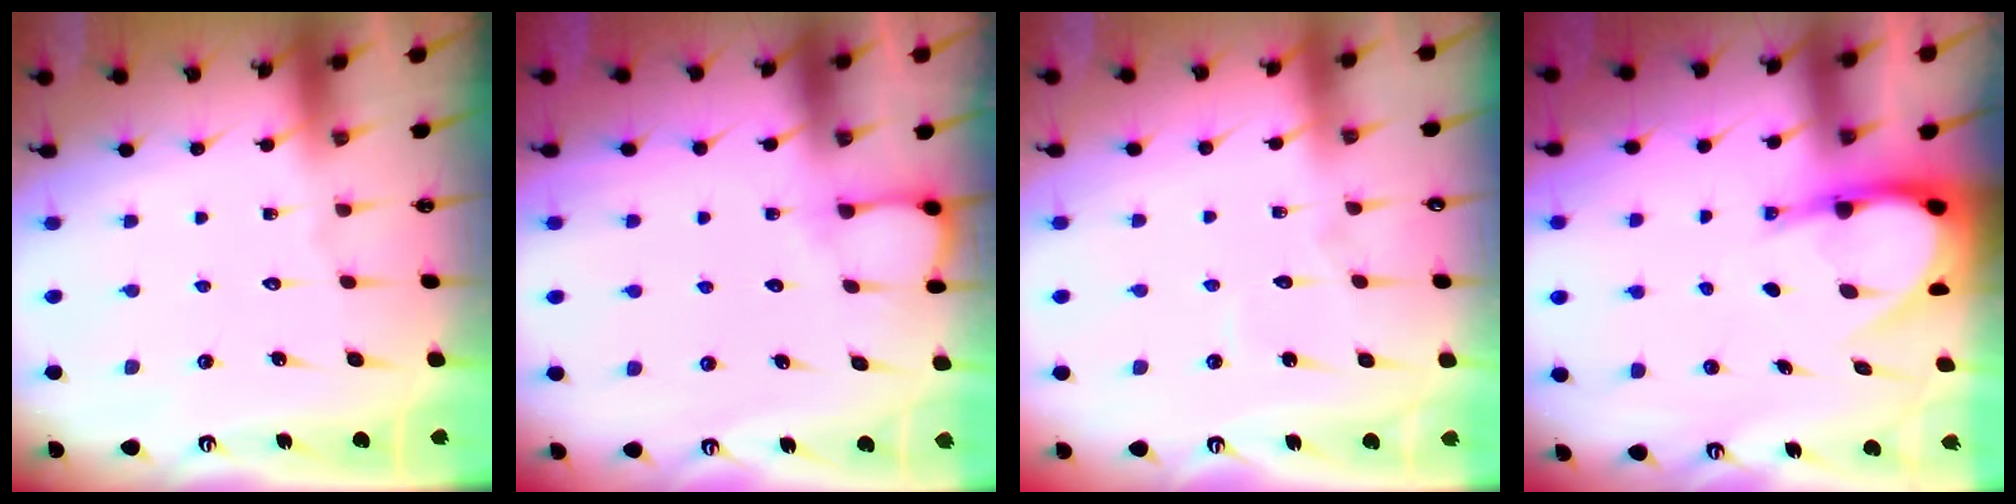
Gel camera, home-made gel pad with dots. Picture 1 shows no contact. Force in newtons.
{"total": 3.8, "press": 3.8, "slide": 0.4}
{"total": 2.5, "press": 2.5, "slide": 0.1}
{"total": 8.5, "press": 8.4, "slide": 1.0}